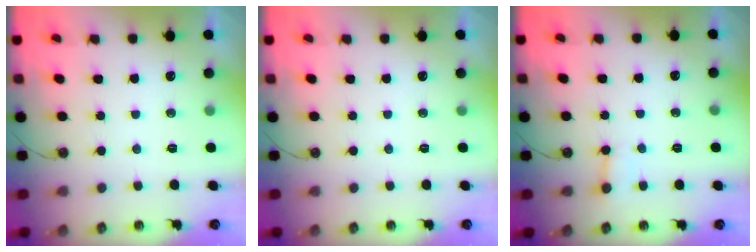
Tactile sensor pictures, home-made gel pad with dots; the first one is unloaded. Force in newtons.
{"total": 0.0}
{"total": 2.4, "press": 2.4, "slide": 0.1}